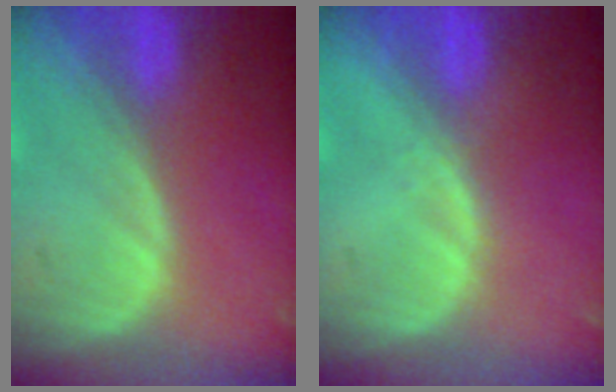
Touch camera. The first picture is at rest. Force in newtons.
{"total": 0.8, "press": 0.6, "slide": 0.5}